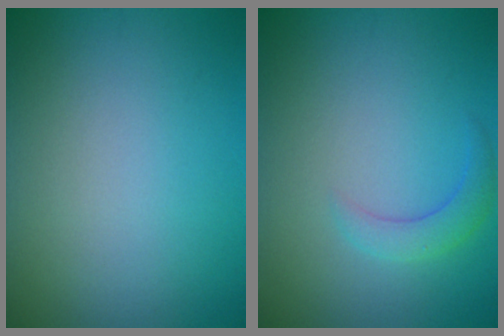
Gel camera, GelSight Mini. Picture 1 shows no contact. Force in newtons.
{"total": 2.1, "press": 2.1, "slide": 0.2}